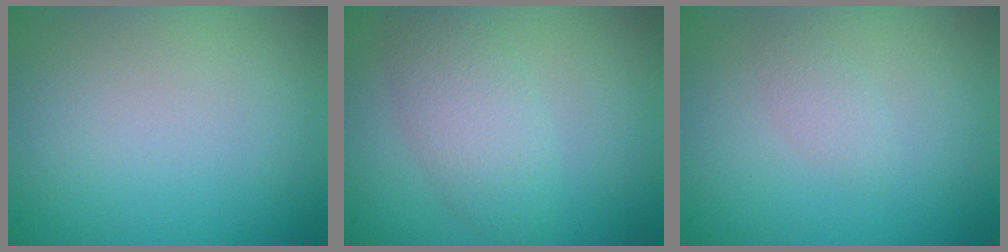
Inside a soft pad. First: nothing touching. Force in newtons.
{"total": 3.9, "press": 3.9, "slide": 0.1}
{"total": 1.2, "press": 1.2, "slide": 0.1}